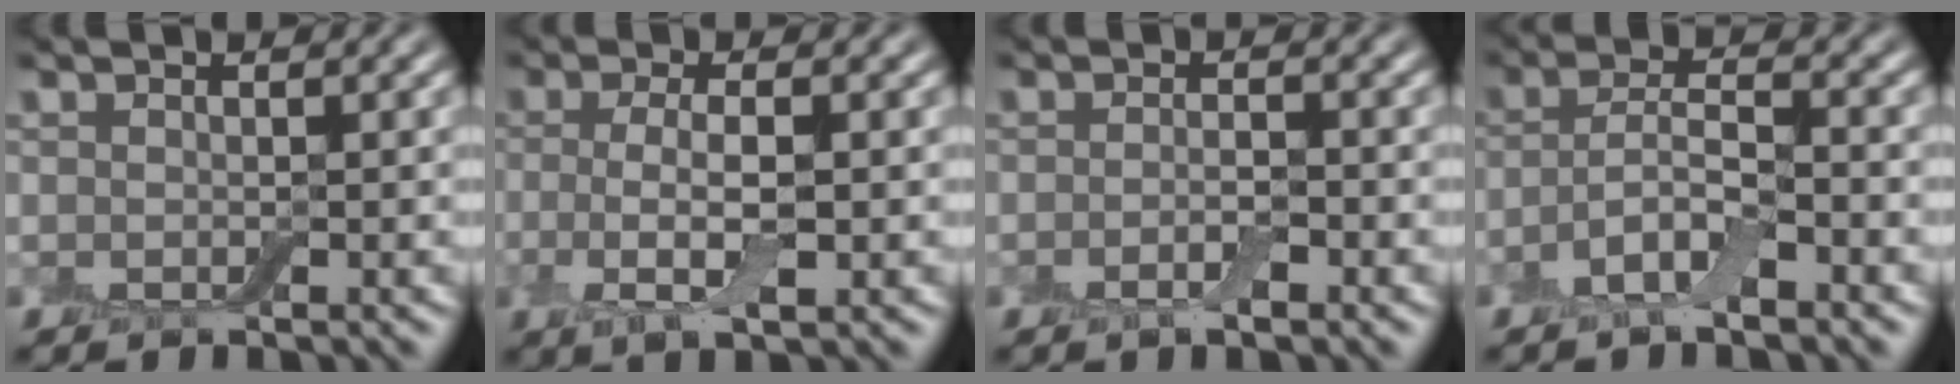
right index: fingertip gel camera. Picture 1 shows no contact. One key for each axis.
{"total": 4.2, "fx": -0.4, "fy": 1.4, "fz": 3.9, "tx": -0.085, "ty": -0.008, "tz": -0.011}
{"total": 1.5, "fx": -0.7, "fy": 0.4, "fz": 1.3, "tx": -0.026, "ty": -0.003, "tz": -0.016}
{"total": 3.5, "fx": -1.7, "fy": 1.2, "fz": 2.9, "tx": -0.062, "ty": 0.005, "tz": -0.041}